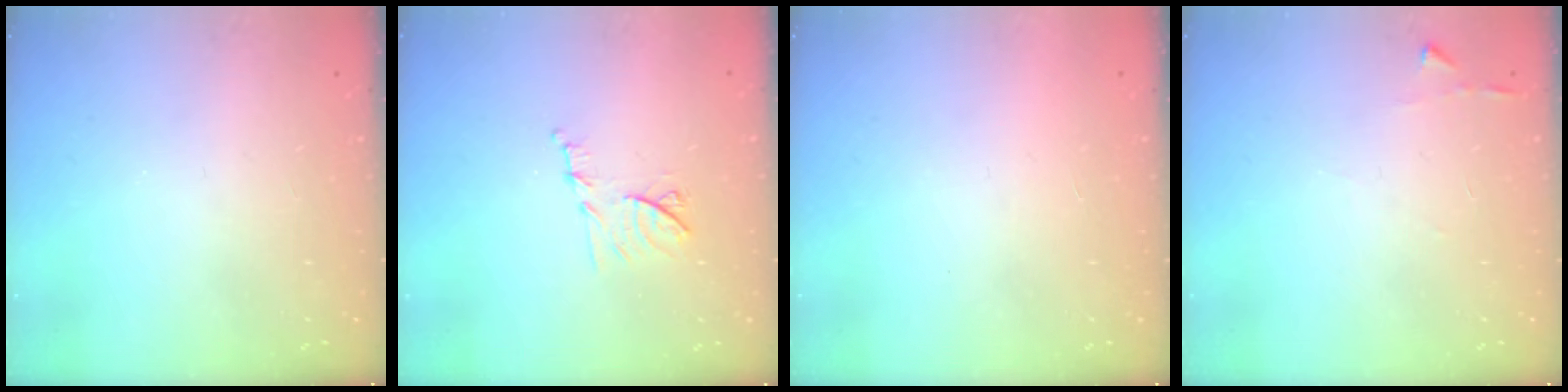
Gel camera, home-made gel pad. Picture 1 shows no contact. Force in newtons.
{"total": 9.4, "press": 9.4, "slide": 0.1}
{"total": 1.5, "press": 1.5, "slide": 0.1}
{"total": 2.9, "press": 2.9, "slide": 0.3}